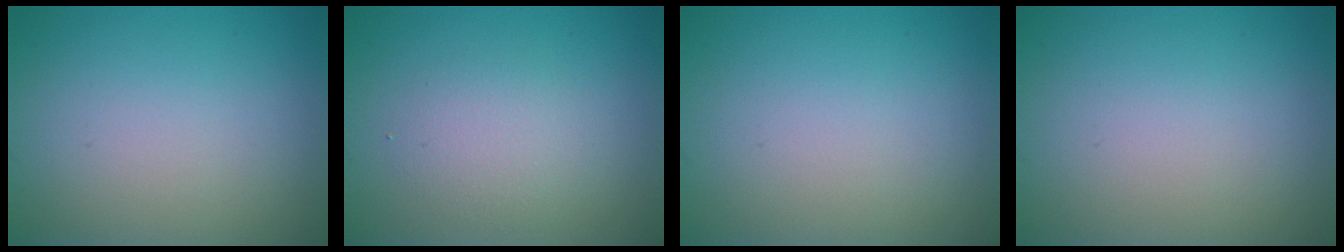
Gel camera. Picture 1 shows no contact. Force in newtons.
{"total": 2.2, "press": 2.2, "slide": 0.0}
{"total": 0.0}
{"total": 0.0}